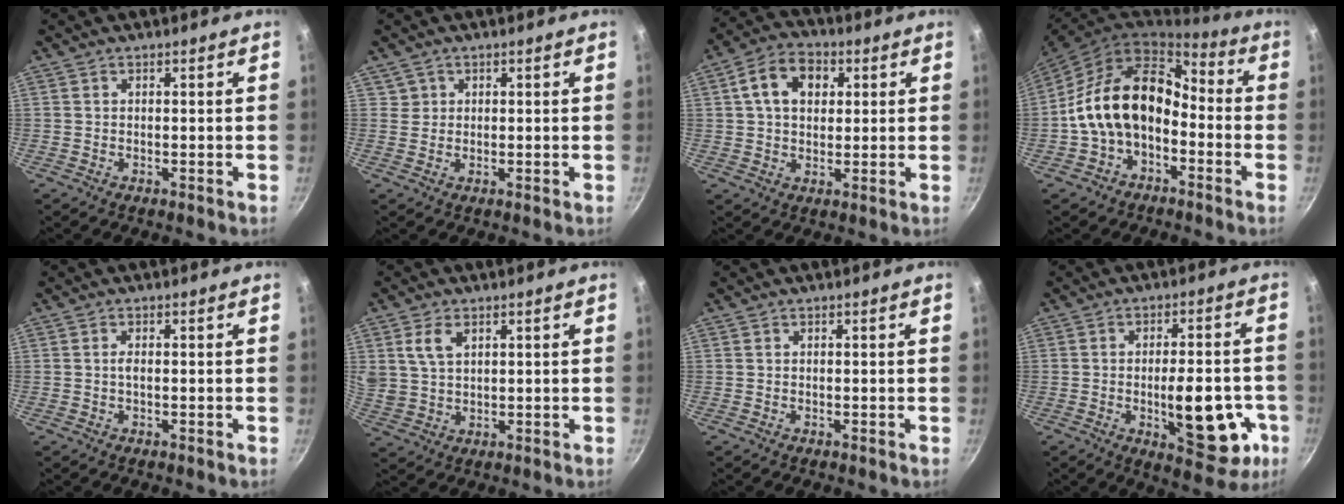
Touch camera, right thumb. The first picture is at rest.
{"total": 2.0, "force": [0.7, 1.8, 0.1], "torque": [0.018, 0.008, 0.009]}
{"total": 10.1, "force": [2.8, 7.2, 6.5], "torque": [-0.092, 0.012, 0.035]}
{"total": 15.4, "force": [-3.1, 10.5, 10.7], "torque": [-0.161, 0.062, -0.066]}
{"total": 1.0, "force": [0.0, 0.3, 1.0], "torque": [-0.019, 0.002, -0.002]}
{"total": 5.9, "force": [2.5, 3.7, 3.9], "torque": [-0.068, -0.006, 0.055]}
{"total": 0.0}
{"total": 16.1, "force": [-4.3, 6.8, 13.9], "torque": [-0.153, 0.011, -0.051]}